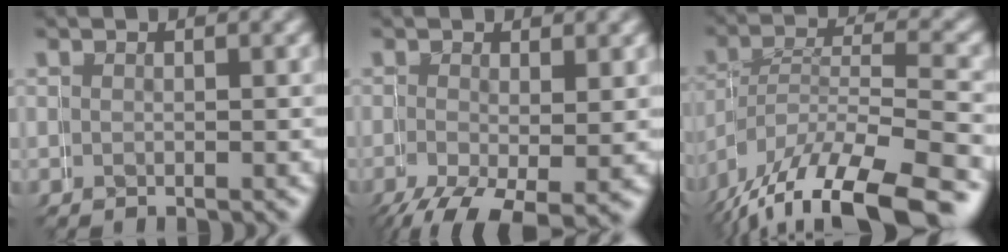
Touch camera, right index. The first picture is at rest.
{"total": 5.2, "force": [-2.5, 2.8, 3.6], "torque": [-0.077, -0.042, -0.010]}
{"total": 9.1, "force": [-6.3, 4.5, 4.9], "torque": [-0.114, -0.044, -0.072]}